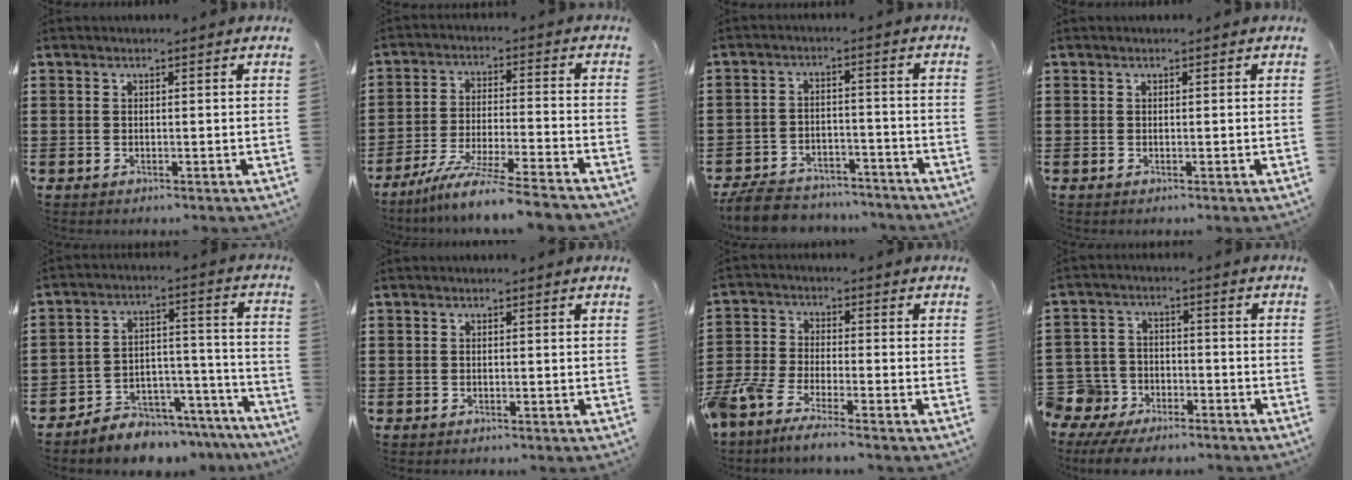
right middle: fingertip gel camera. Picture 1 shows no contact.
{"total": 8.6, "force": [-7.6, -0.7, 4.0], "torque": [-0.071, -0.007, -0.148]}
{"total": 6.4, "force": [-6.1, 1.2, 1.2], "torque": [-0.032, 0.013, -0.125]}
{"total": 0.0}
{"total": 6.1, "force": [-5.9, 1.5, 0.2], "torque": [-0.001, 0.017, -0.117]}
{"total": 0.0}
{"total": 5.3, "force": [-4.9, 0.4, 1.9], "torque": [-0.067, -0.014, -0.105]}
{"total": 7.5, "force": [-6.5, 3.5, 1.1], "torque": [-0.051, 0.019, -0.135]}